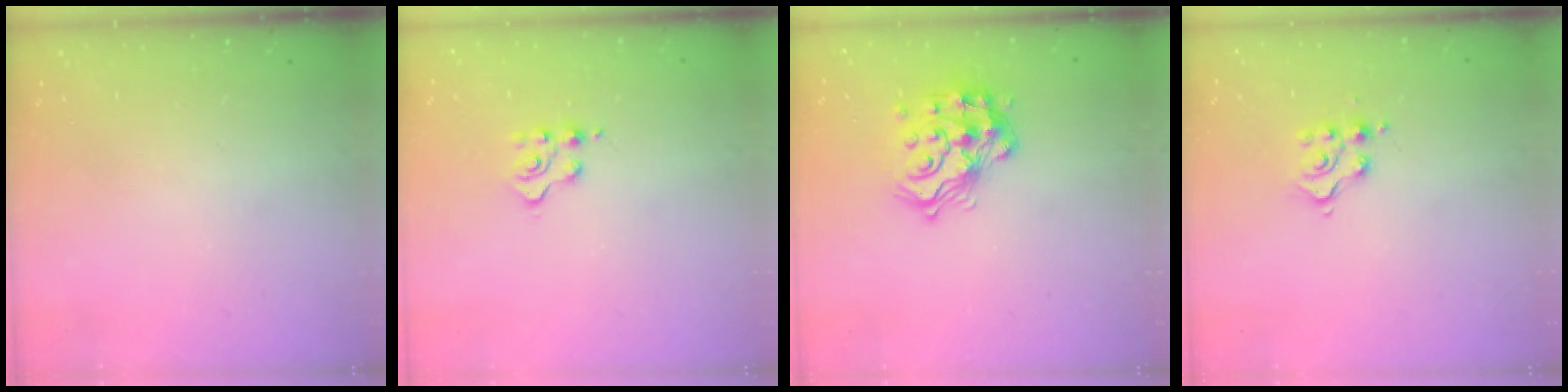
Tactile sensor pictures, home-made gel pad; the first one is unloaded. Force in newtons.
{"total": 3.3, "press": 3.3, "slide": 0.6}
{"total": 17.1, "press": 17.1, "slide": 1.3}
{"total": 9.3, "press": 9.3, "slide": 0.6}